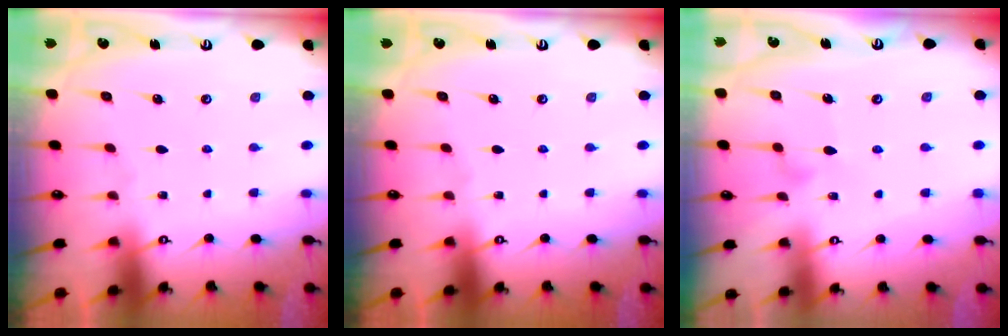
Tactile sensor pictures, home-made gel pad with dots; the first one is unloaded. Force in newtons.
{"total": 0.0}
{"total": 6.6, "press": 6.5, "slide": 0.4}